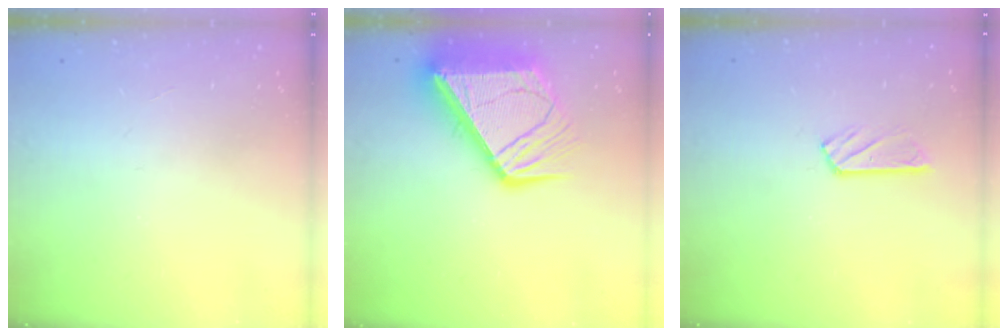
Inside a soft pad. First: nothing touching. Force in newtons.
{"total": 18.4, "press": 18.3, "slide": 2.1}
{"total": 4.7, "press": 4.6, "slide": 0.3}